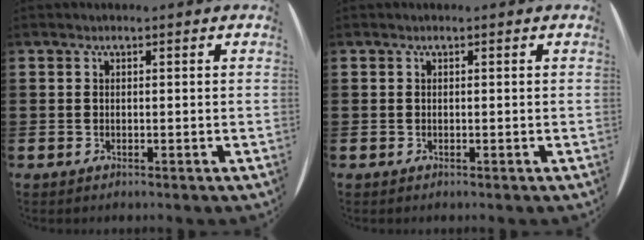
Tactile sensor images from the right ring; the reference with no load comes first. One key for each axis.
{"total": 0.0}